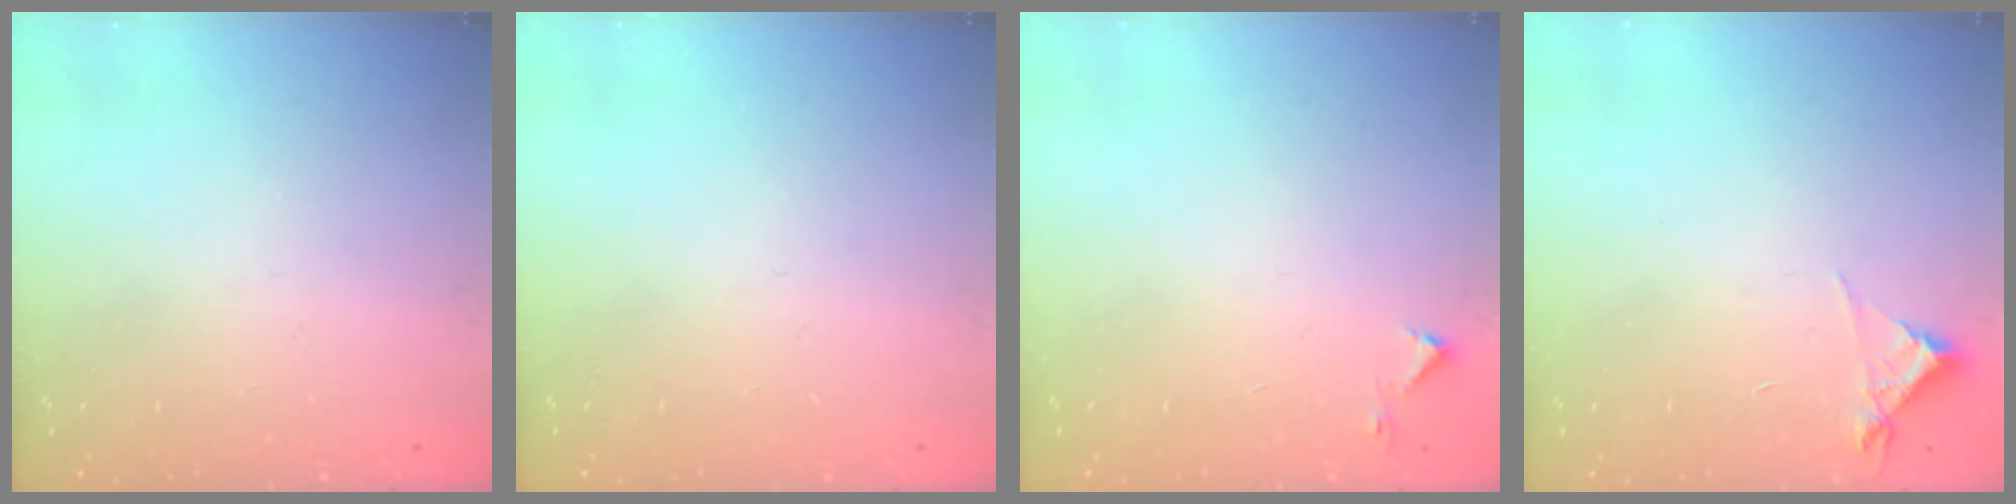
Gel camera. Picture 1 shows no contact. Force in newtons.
{"total": 0.0}
{"total": 3.1, "press": 3.0, "slide": 0.3}
{"total": 4.4, "press": 4.4, "slide": 0.4}